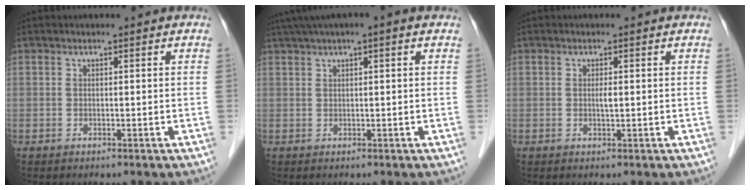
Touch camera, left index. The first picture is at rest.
{"total": 6.0, "force": [4.0, 0.3, 4.6], "torque": [-0.081, 0.039, 0.064]}
{"total": 0.9, "force": [0.0, 0.2, 0.9], "torque": [-0.018, -0.002, -0.002]}